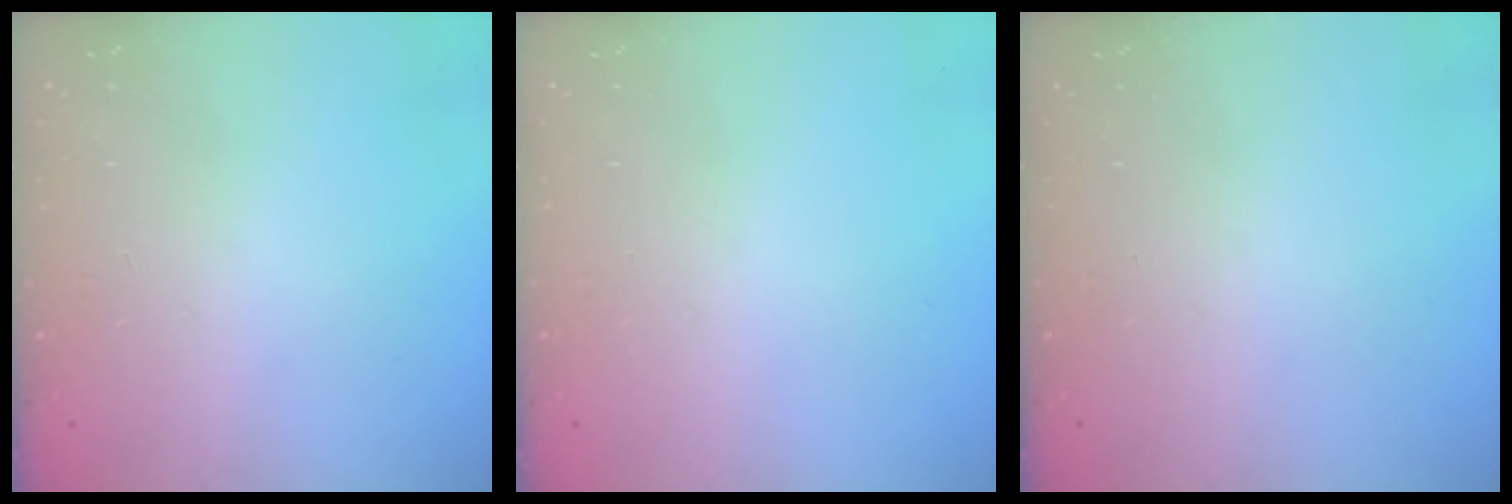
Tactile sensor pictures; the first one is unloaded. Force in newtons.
{"total": 0.0}
{"total": 0.0}